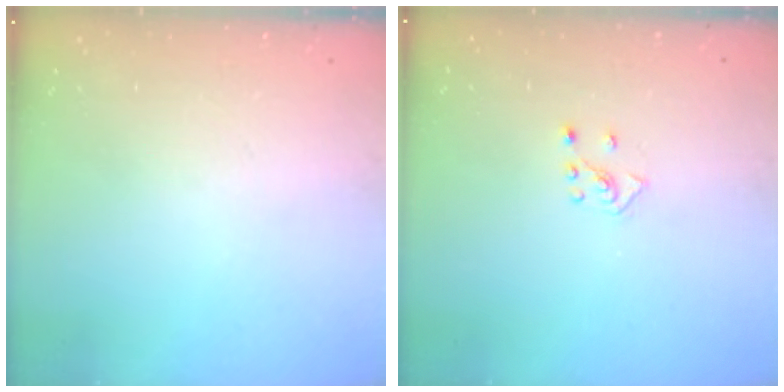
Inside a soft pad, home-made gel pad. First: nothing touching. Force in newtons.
{"total": 2.5, "press": 2.4, "slide": 0.7}